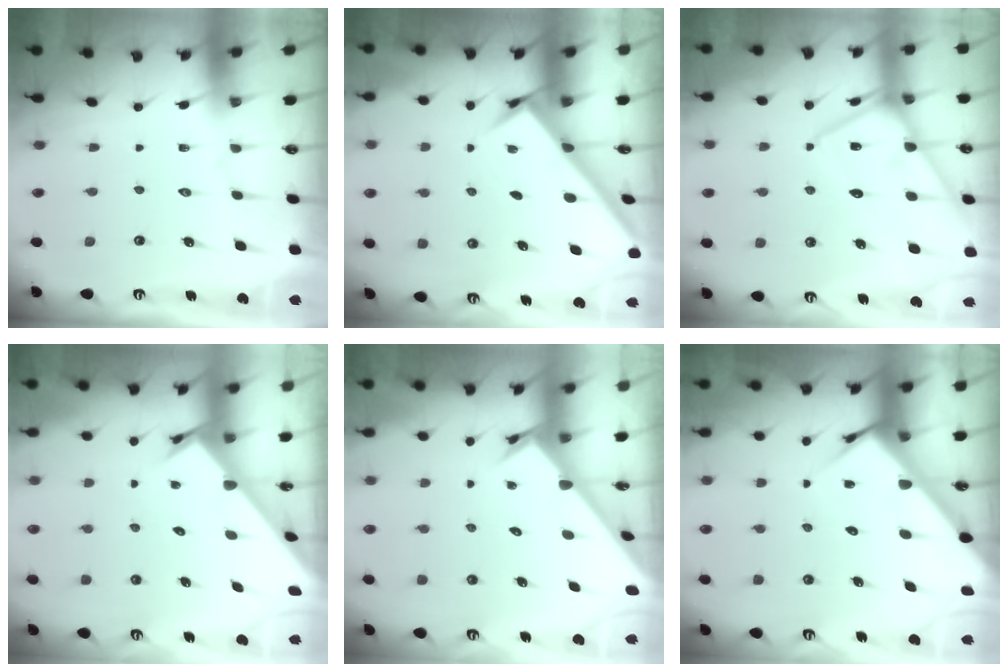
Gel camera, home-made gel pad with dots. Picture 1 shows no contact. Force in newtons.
{"total": 2.9, "press": 2.9, "slide": 0.4}
{"total": 13.1, "press": 13.1, "slide": 1.3}
{"total": 2.3, "press": 2.3, "slide": 0.2}
{"total": 2.7, "press": 2.7, "slide": 0.2}
{"total": 5.1, "press": 5.0, "slide": 0.4}